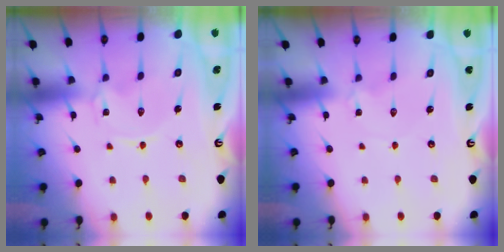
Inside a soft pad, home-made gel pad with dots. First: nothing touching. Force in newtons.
{"total": 1.0, "press": 1.0, "slide": 0.2}